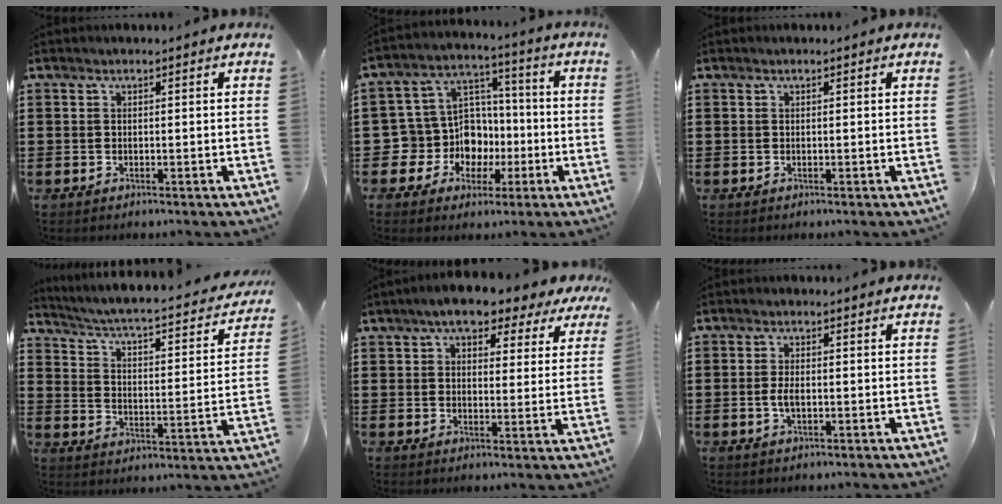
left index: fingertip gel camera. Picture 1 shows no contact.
{"total": 10.1, "force": [-1.7, 9.6, 2.6], "torque": [-0.106, 0.001, -0.022]}
{"total": 0.0}
{"total": 3.1, "force": [2.5, 0.1, 1.9], "torque": [-0.054, -0.032, 0.030]}
{"total": 6.4, "force": [4.9, 2.4, 3.4], "torque": [-0.071, -0.009, 0.082]}
{"total": 2.5, "force": [-0.3, 1.1, 2.3], "torque": [-0.052, -0.002, -0.007]}